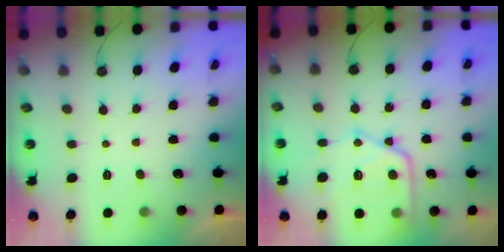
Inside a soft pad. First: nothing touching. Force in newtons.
{"total": 17.2, "press": 17.1, "slide": 1.6}